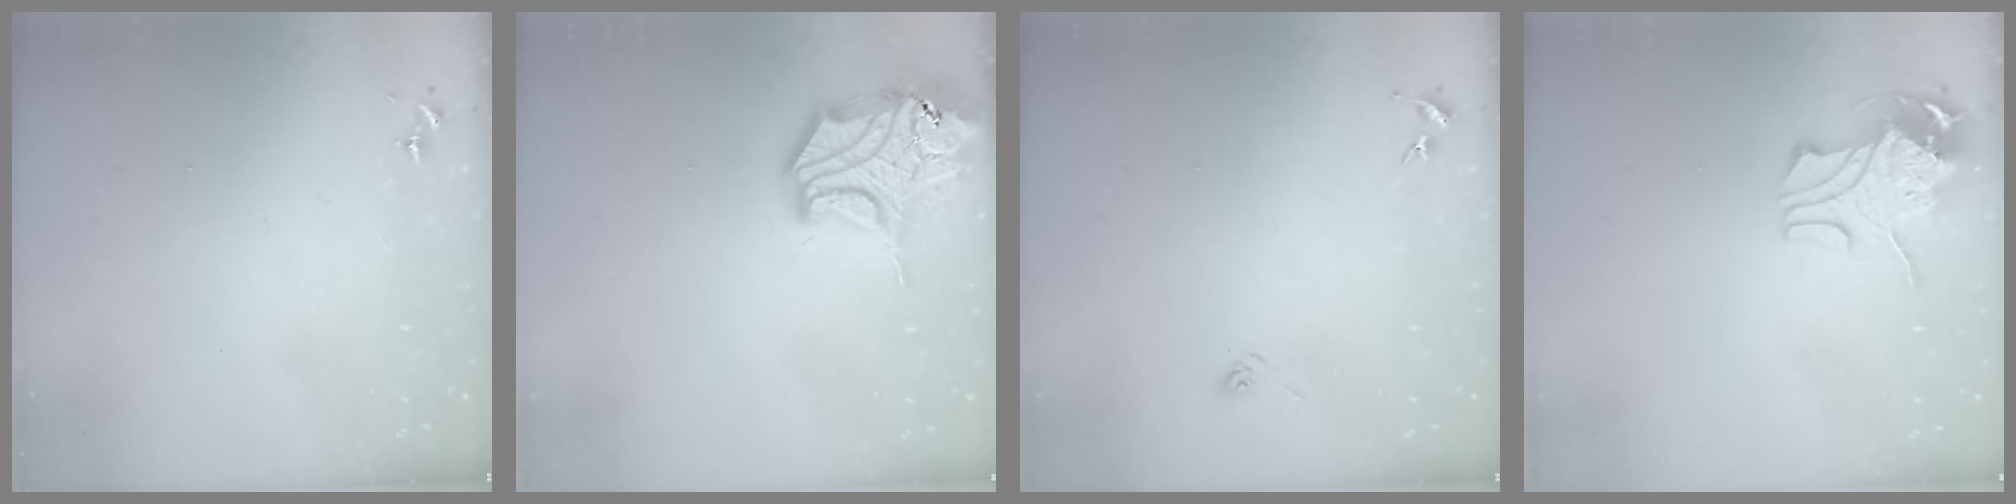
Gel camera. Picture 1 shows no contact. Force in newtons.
{"total": 17.2, "press": 17.0, "slide": 2.4}
{"total": 2.9, "press": 2.5, "slide": 1.5}
{"total": 9.8, "press": 9.7, "slide": 1.2}